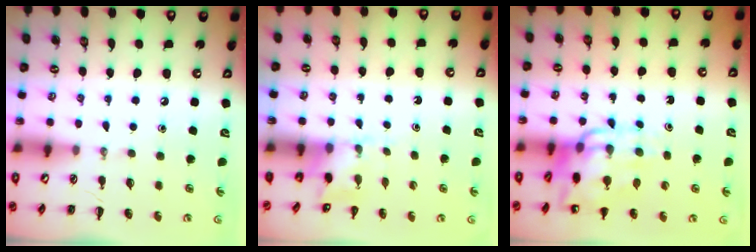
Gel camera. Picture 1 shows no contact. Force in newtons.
{"total": 3.0, "press": 2.8, "slide": 1.0}
{"total": 12.2, "press": 11.8, "slide": 3.3}